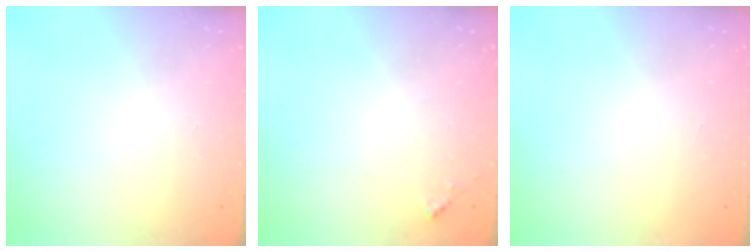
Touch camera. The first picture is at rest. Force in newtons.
{"total": 5.8, "press": 5.7, "slide": 0.7}
{"total": 1.5, "press": 1.5, "slide": 0.1}